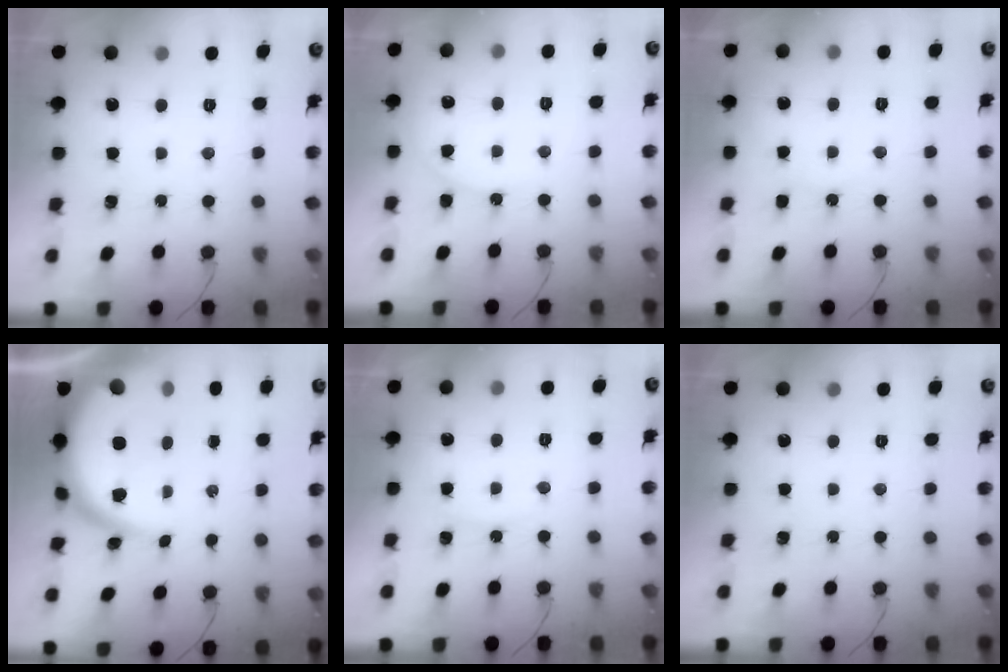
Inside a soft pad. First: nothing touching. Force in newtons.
{"total": 5.7, "press": 5.7, "slide": 0.7}
{"total": 4.2, "press": 4.0, "slide": 1.4}
{"total": 11.6, "press": 11.5, "slide": 1.0}
{"total": 4.8, "press": 4.8, "slide": 0.6}
{"total": 0.0}